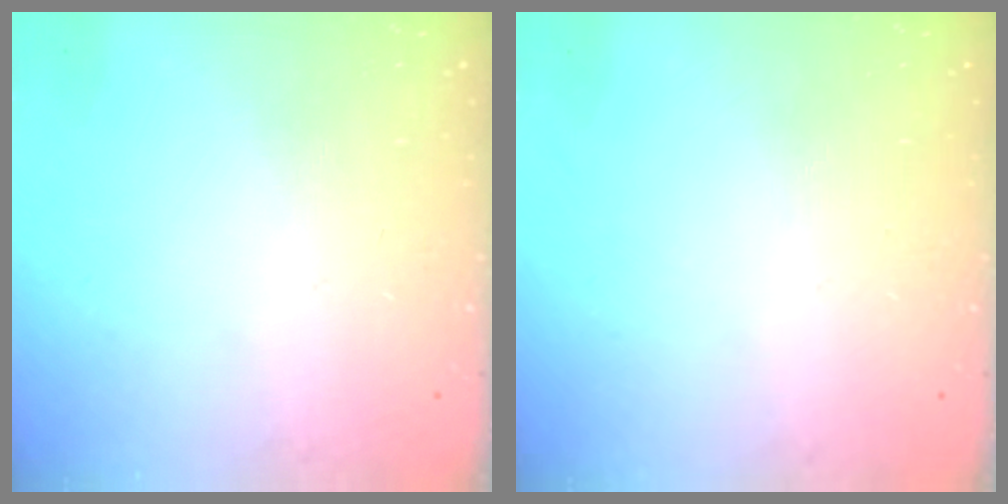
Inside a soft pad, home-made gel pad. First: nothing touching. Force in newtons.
{"total": 0.0}